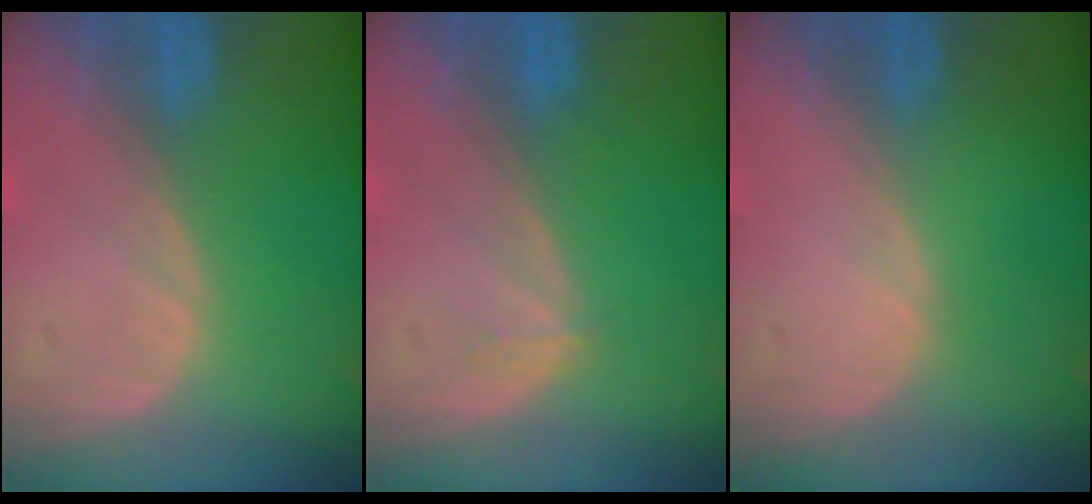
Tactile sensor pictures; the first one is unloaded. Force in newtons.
{"total": 0.9, "press": 0.8, "slide": 0.2}
{"total": 0.0}